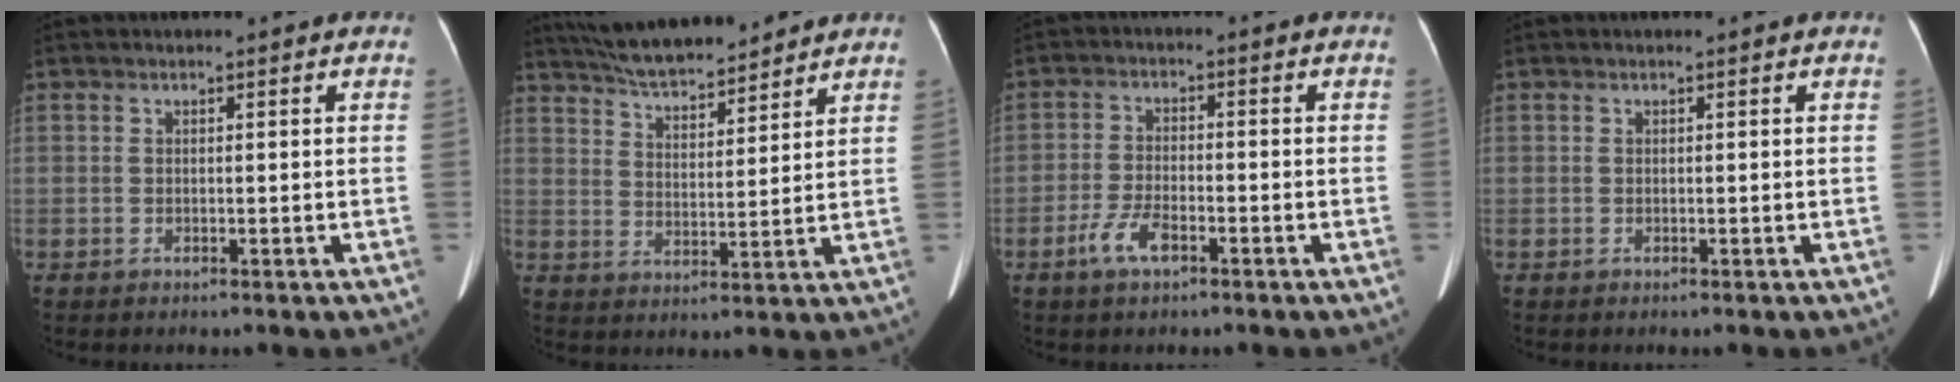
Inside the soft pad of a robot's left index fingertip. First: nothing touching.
{"total": 11.8, "force": [10.7, 2.3, 4.4], "torque": [-0.076, 0.018, 0.177]}
{"total": 4.9, "force": [-4.0, 1.2, 2.5], "torque": [-0.059, -0.005, -0.076]}
{"total": 0.0}